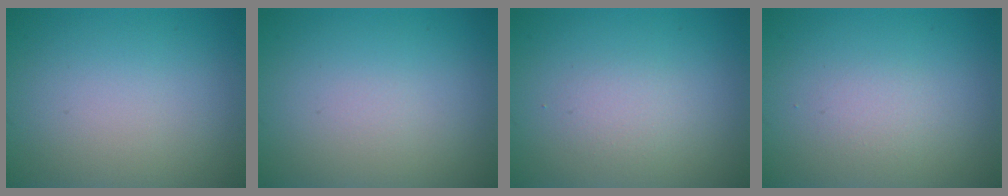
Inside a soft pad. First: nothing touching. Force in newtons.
{"total": 0.0}
{"total": 1.4, "press": 1.4, "slide": 0.1}
{"total": 1.1, "press": 1.1, "slide": 0.0}